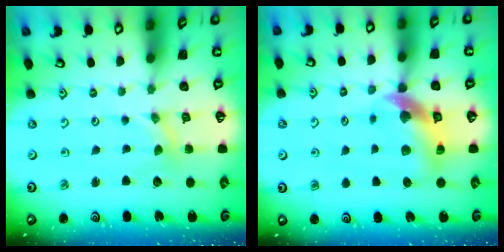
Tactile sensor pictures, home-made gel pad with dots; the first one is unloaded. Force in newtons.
{"total": 10.8, "press": 10.7, "slide": 1.5}